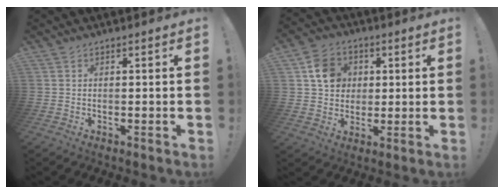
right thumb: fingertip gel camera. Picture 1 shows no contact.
{"total": 11.1, "force": [3.1, 9.8, 4.3], "torque": [-0.053, -0.003, 0.066]}